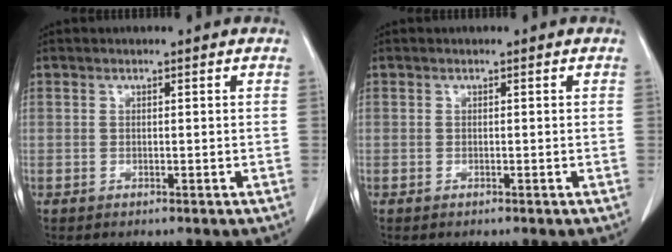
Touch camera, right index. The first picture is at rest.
{"total": 0.0}